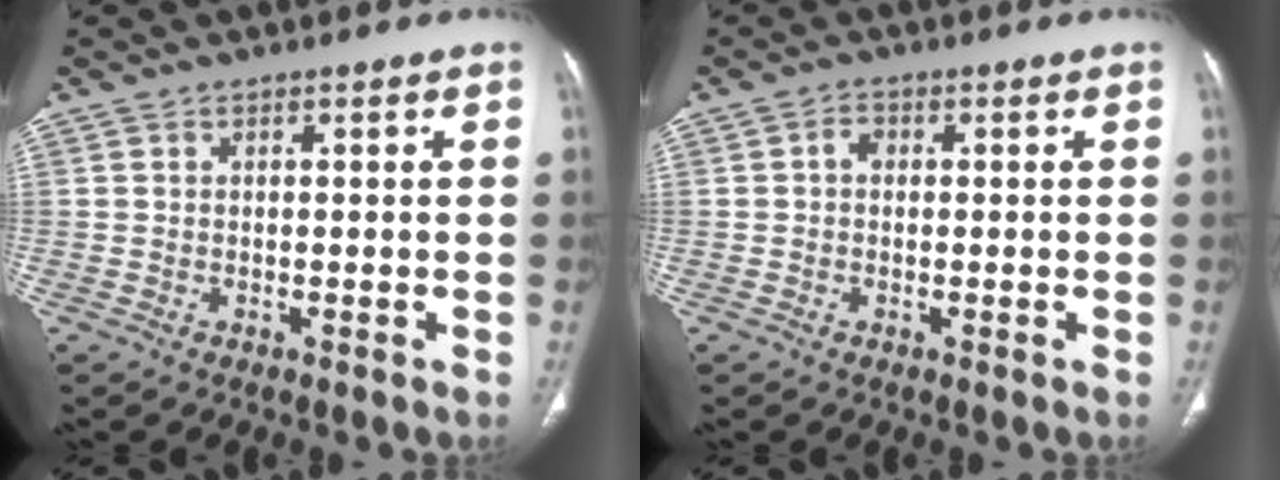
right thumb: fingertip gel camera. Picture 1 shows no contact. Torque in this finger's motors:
{"motor_torque": [0.43, 0.75, 0.47, 0.31, 0.02]}